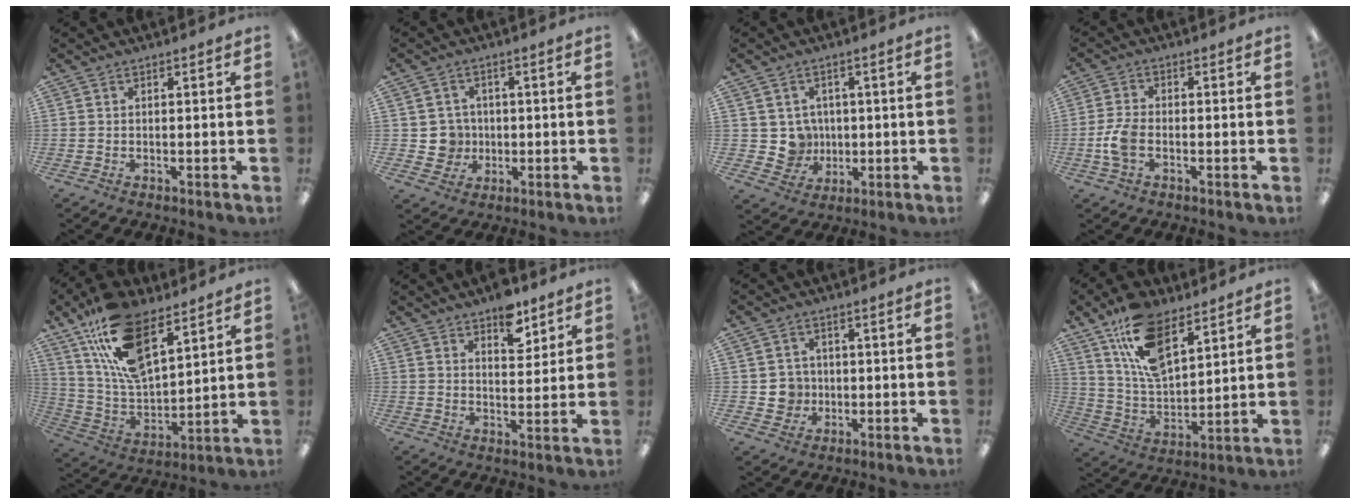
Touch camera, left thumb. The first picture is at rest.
{"total": 5.5, "force": [-0.3, 5.3, 1.2], "torque": [-0.017, 0.009, -0.003]}
{"total": 6.0, "force": [0.8, 5.9, 0.8], "torque": [-0.019, 0.002, 0.022]}
{"total": 6.0, "force": [-1.5, 3.5, 4.6], "torque": [-0.101, 0.005, -0.029]}
{"total": 19.2, "force": [11.8, 9.0, 12.3], "torque": [-0.249, -0.056, 0.211]}
{"total": 7.8, "force": [5.5, 3.9, 3.9], "torque": [-0.035, -0.032, 0.092]}
{"total": 5.1, "force": [-0.4, 4.9, 1.2], "torque": [-0.013, 0.008, -0.006]}
{"total": 16.2, "force": [10.0, 8.0, 9.9], "torque": [-0.187, -0.032, 0.186]}